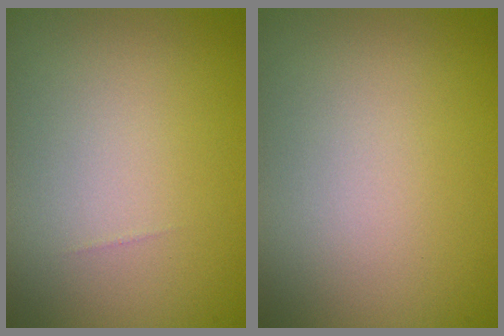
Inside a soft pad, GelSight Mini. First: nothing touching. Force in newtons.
{"total": 0.0}